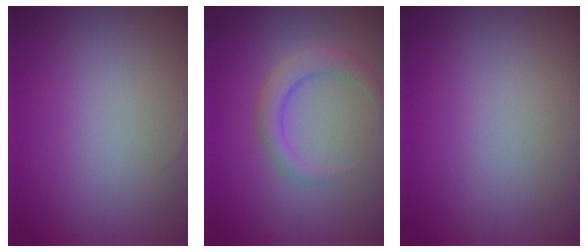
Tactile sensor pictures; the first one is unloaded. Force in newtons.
{"total": 2.8, "press": 2.8, "slide": 0.1}
{"total": 0.0}